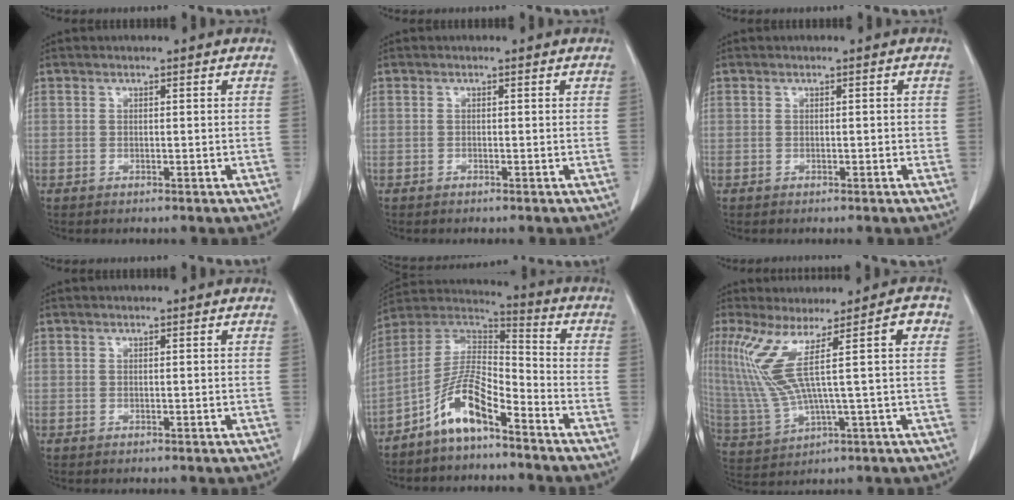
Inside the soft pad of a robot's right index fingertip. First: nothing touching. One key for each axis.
{"total": 0.0}
{"total": 0.7, "fx": -0.1, "fy": 0.3, "fz": 0.6, "tx": -0.008, "ty": 0.001, "tz": -0.001}
{"total": 0.0}
{"total": 10.2, "fx": -6.6, "fy": 2.6, "fz": 7.4, "tx": -0.155, "ty": 0.019, "tz": -0.129}
{"total": 10.6, "fx": 3.3, "fy": -0.5, "fz": 10.1, "tx": -0.202, "ty": 0.013, "tz": 0.074}